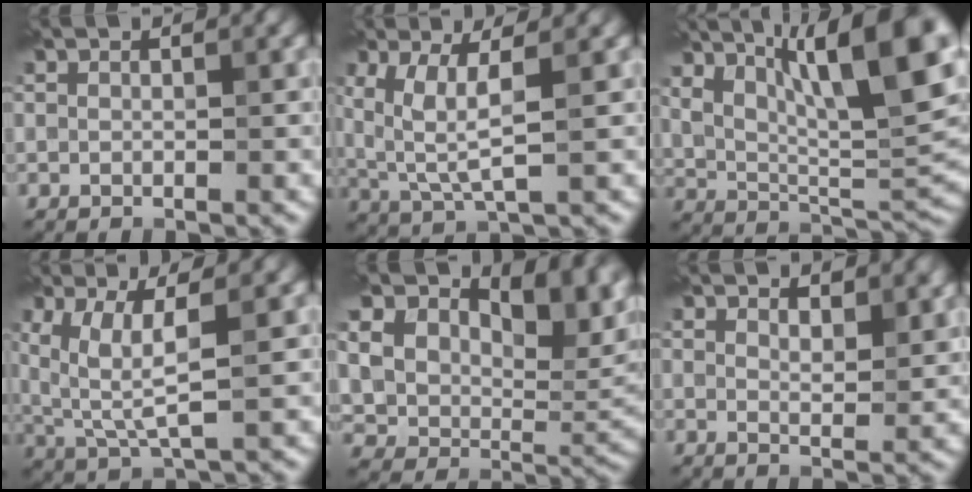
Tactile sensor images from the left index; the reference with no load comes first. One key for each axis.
{"total": 3.9, "fx": 0.9, "fy": 0.7, "fz": 3.8, "tx": -0.089, "ty": -0.004, "tz": 0.025}
{"total": 13.3, "fx": 6.3, "fy": 4.3, "fz": 10.9, "tx": -0.168, "ty": 0.014, "tz": 0.106}
{"total": 4.9, "fx": 1.2, "fy": 1.1, "fz": 4.6, "tx": -0.111, "ty": -0.008, "tz": 0.033}
{"total": 16.5, "fx": 7.1, "fy": 10.3, "fz": 10.7, "tx": -0.206, "ty": 0.045, "tz": 0.135}
{"total": 2.5, "fx": 1.9, "fy": 0.8, "fz": 1.4, "tx": -0.031, "ty": -0.002, "tz": 0.032}